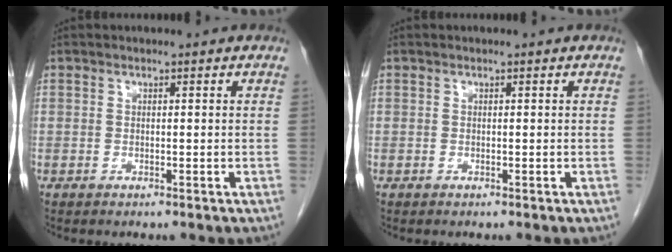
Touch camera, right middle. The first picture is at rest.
{"total": 0.0}